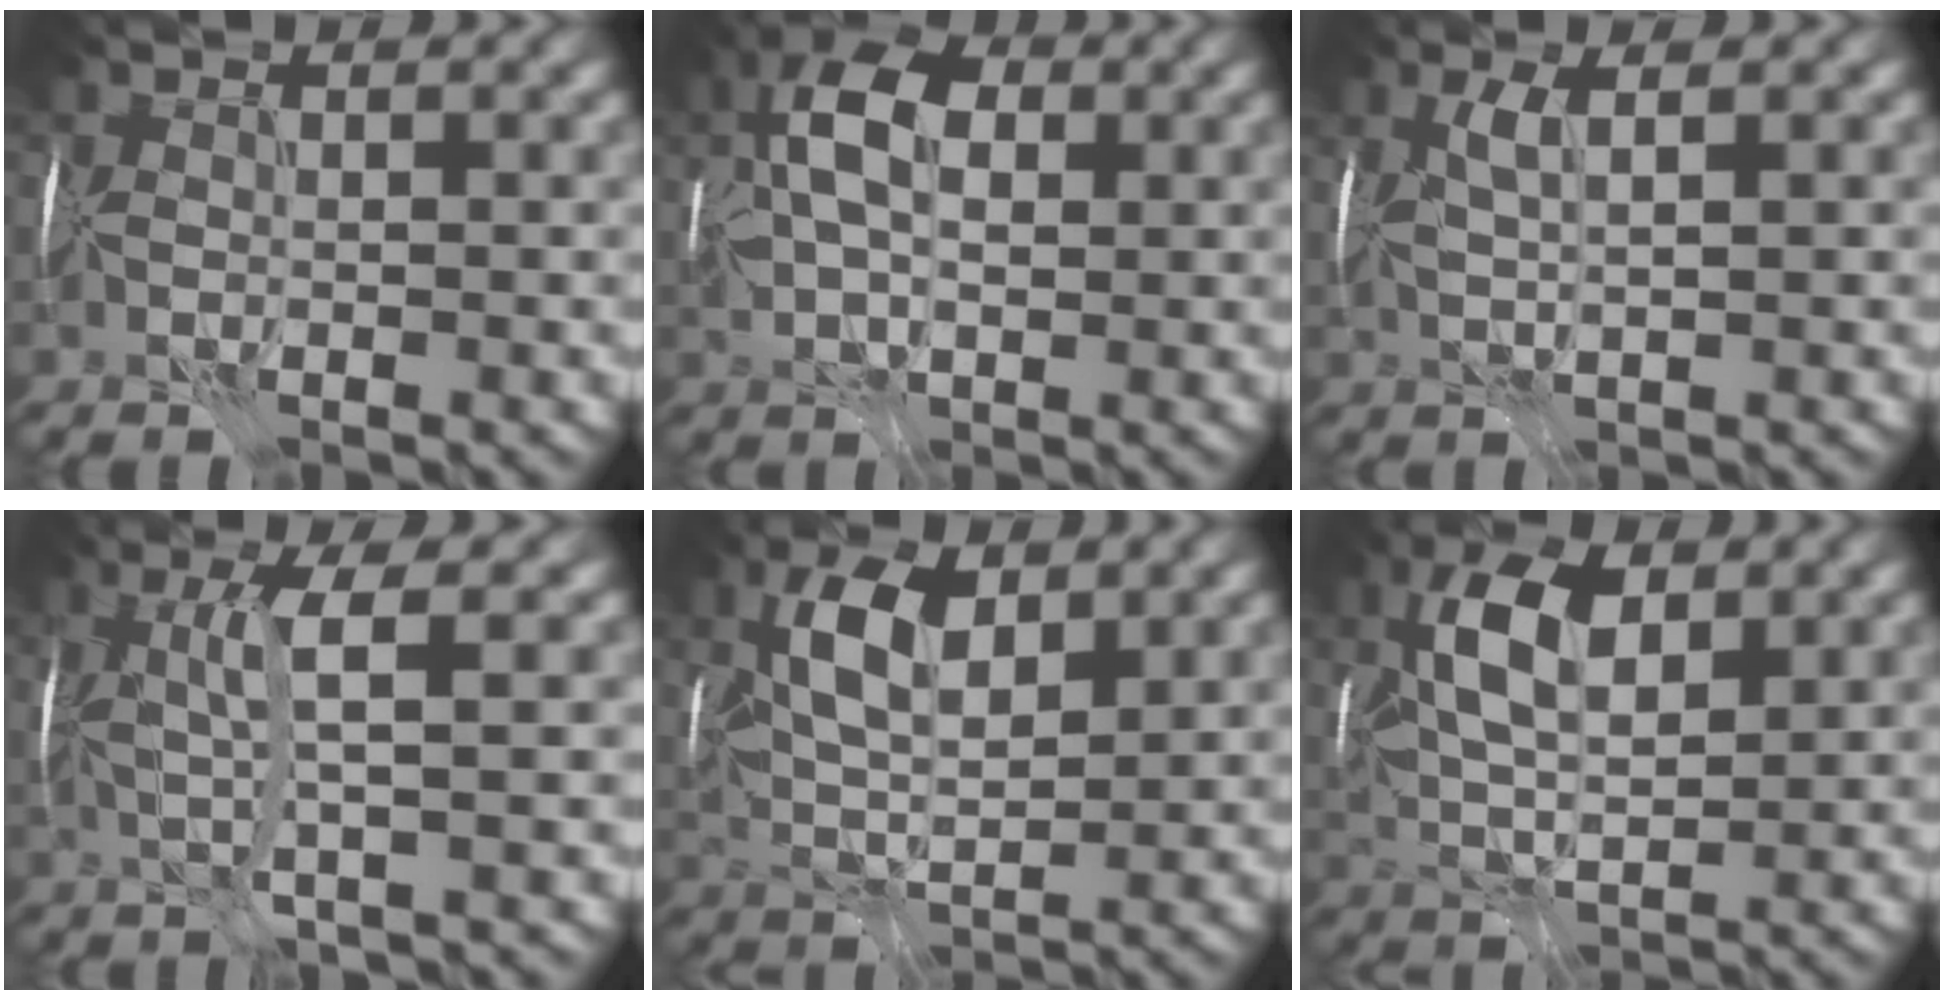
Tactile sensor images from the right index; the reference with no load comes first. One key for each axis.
{"total": 8.4, "fx": 2.0, "fy": 5.1, "fz": 6.4, "tx": -0.148, "ty": 0.031, "tz": 0.027}
{"total": 2.2, "fx": 1.0, "fy": 0.2, "fz": 1.9, "tx": -0.042, "ty": 0.009, "tz": 0.021}
{"total": 3.5, "fx": 0.7, "fy": 0.1, "fz": 3.4, "tx": -0.076, "ty": 0.006, "tz": 0.021}
{"total": 6.8, "fx": 2.4, "fy": 3.2, "fz": 5.6, "tx": -0.117, "ty": 0.020, "tz": 0.042}
{"total": 7.9, "fx": 2.5, "fy": 3.8, "fz": 6.4, "tx": -0.141, "ty": 0.020, "tz": 0.042}